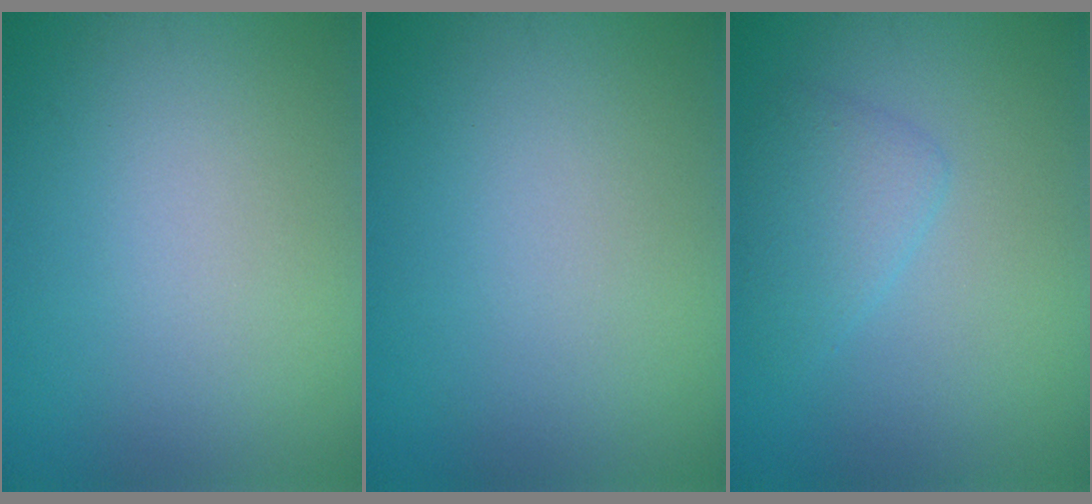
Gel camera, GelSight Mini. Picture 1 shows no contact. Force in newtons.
{"total": 0.0}
{"total": 2.4, "press": 2.4, "slide": 0.1}